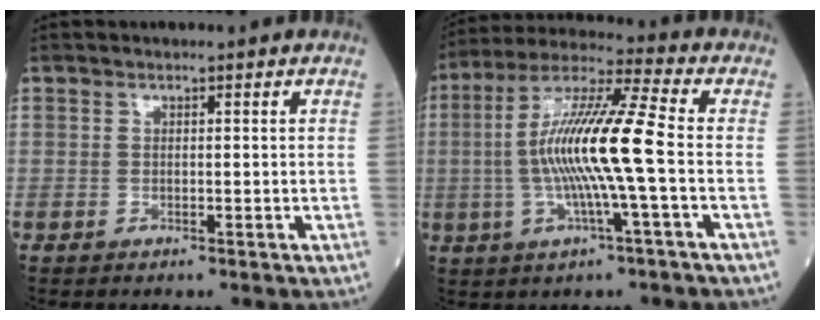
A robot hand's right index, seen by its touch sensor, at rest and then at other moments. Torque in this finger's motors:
{"motor_torque": [2.01, -0.13, 1.06, 0.21]}